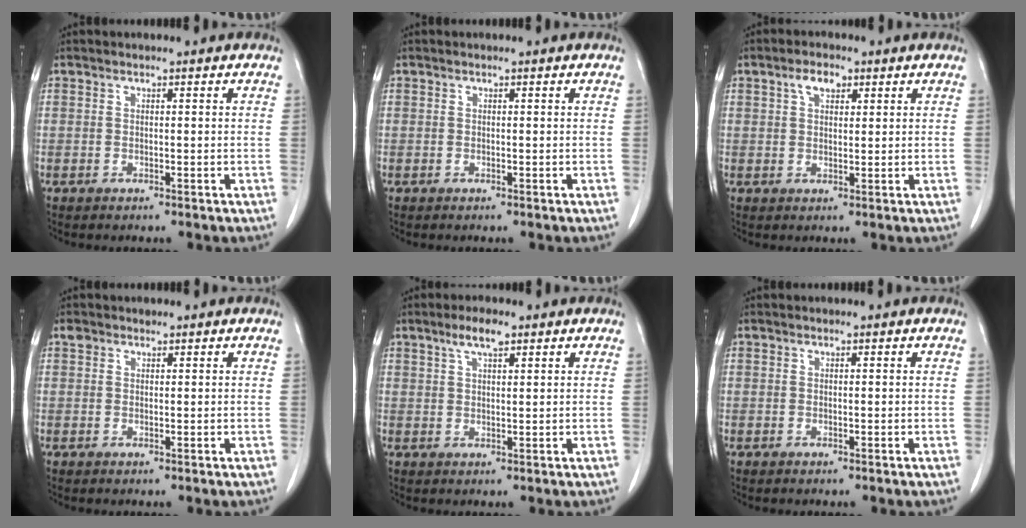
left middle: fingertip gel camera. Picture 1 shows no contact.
{"total": 0.0}
{"total": 3.3, "force": [1.8, 1.6, 2.3], "torque": [-0.046, 0.009, 0.033]}
{"total": 1.2, "force": [0.9, 0.7, 0.2], "torque": [-0.007, 0.010, 0.016]}
{"total": 3.8, "force": [2.3, 1.2, 2.9], "torque": [-0.060, 0.008, 0.043]}
{"total": 0.0}